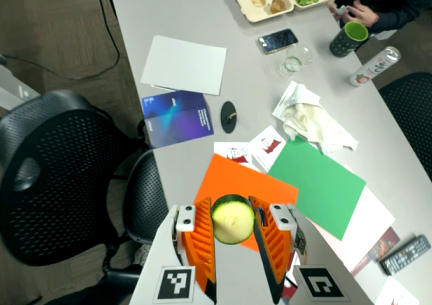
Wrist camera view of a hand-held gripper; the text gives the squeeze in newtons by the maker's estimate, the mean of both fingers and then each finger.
{"total": 11.2, "left": 11.2, "right": 11.3}